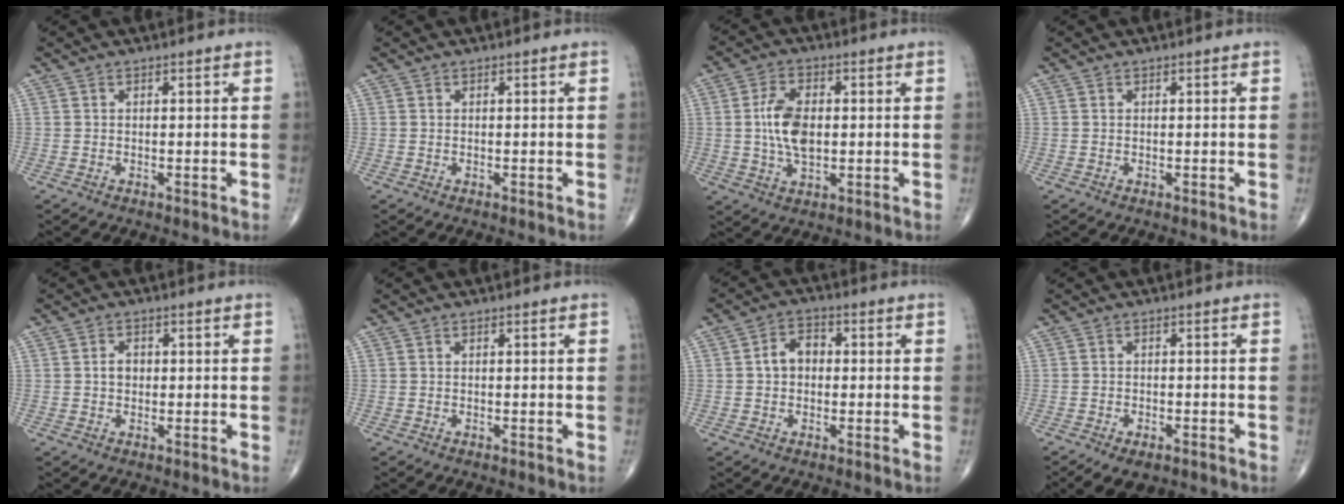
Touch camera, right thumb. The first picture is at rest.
{"total": 0.0}
{"total": 8.8, "force": [0.4, 4.8, 7.3], "torque": [-0.136, 0.001, 0.009]}
{"total": 0.0}
{"total": 2.3, "force": [0.1, 1.8, 1.5], "torque": [-0.017, 0.006, 0.000]}
{"total": 0.0}
{"total": 5.0, "force": [0.1, 3.7, 3.3], "torque": [-0.044, 0.020, -0.007]}
{"total": 5.1, "force": [-3.2, 2.6, 3.1], "torque": [-0.049, 0.005, -0.049]}